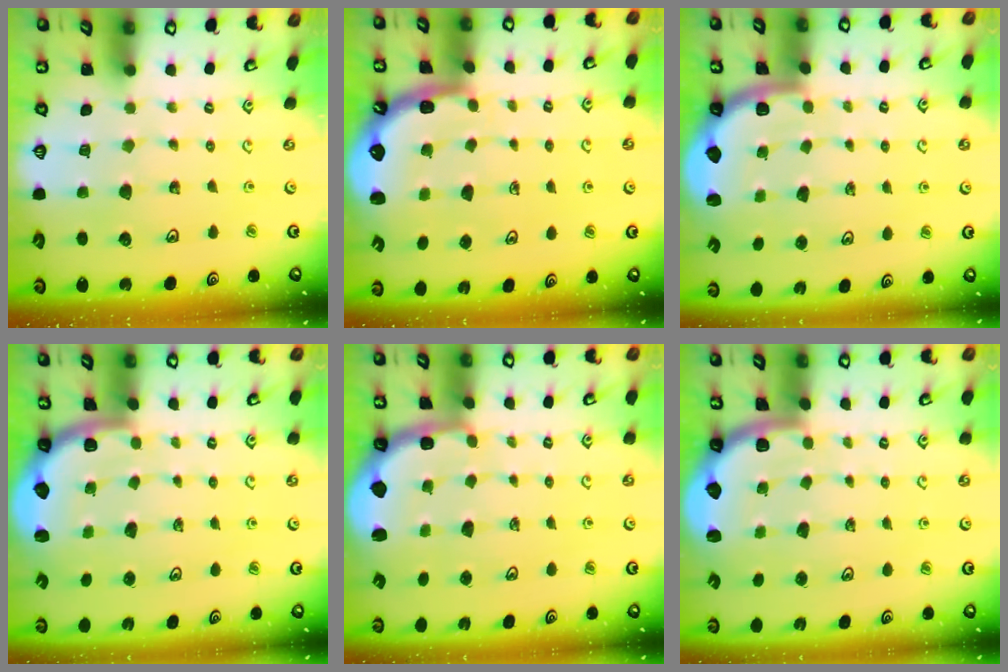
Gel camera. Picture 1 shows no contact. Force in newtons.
{"total": 1.9, "press": 1.7, "slide": 0.6}
{"total": 2.0, "press": 2.0, "slide": 0.5}
{"total": 2.0, "press": 2.0, "slide": 0.5}
{"total": 1.6, "press": 1.2, "slide": 1.1}
{"total": 1.8, "press": 1.8, "slide": 0.5}